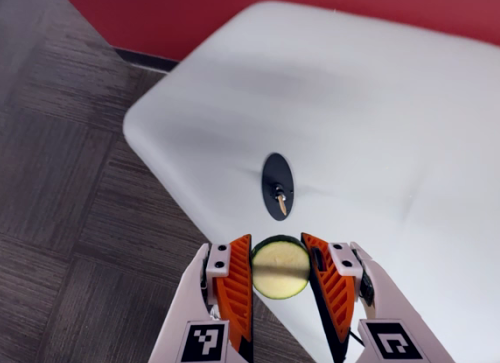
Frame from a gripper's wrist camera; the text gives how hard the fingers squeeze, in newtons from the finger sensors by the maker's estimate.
{"total": 13.4, "left": 13.9, "right": 12.9}